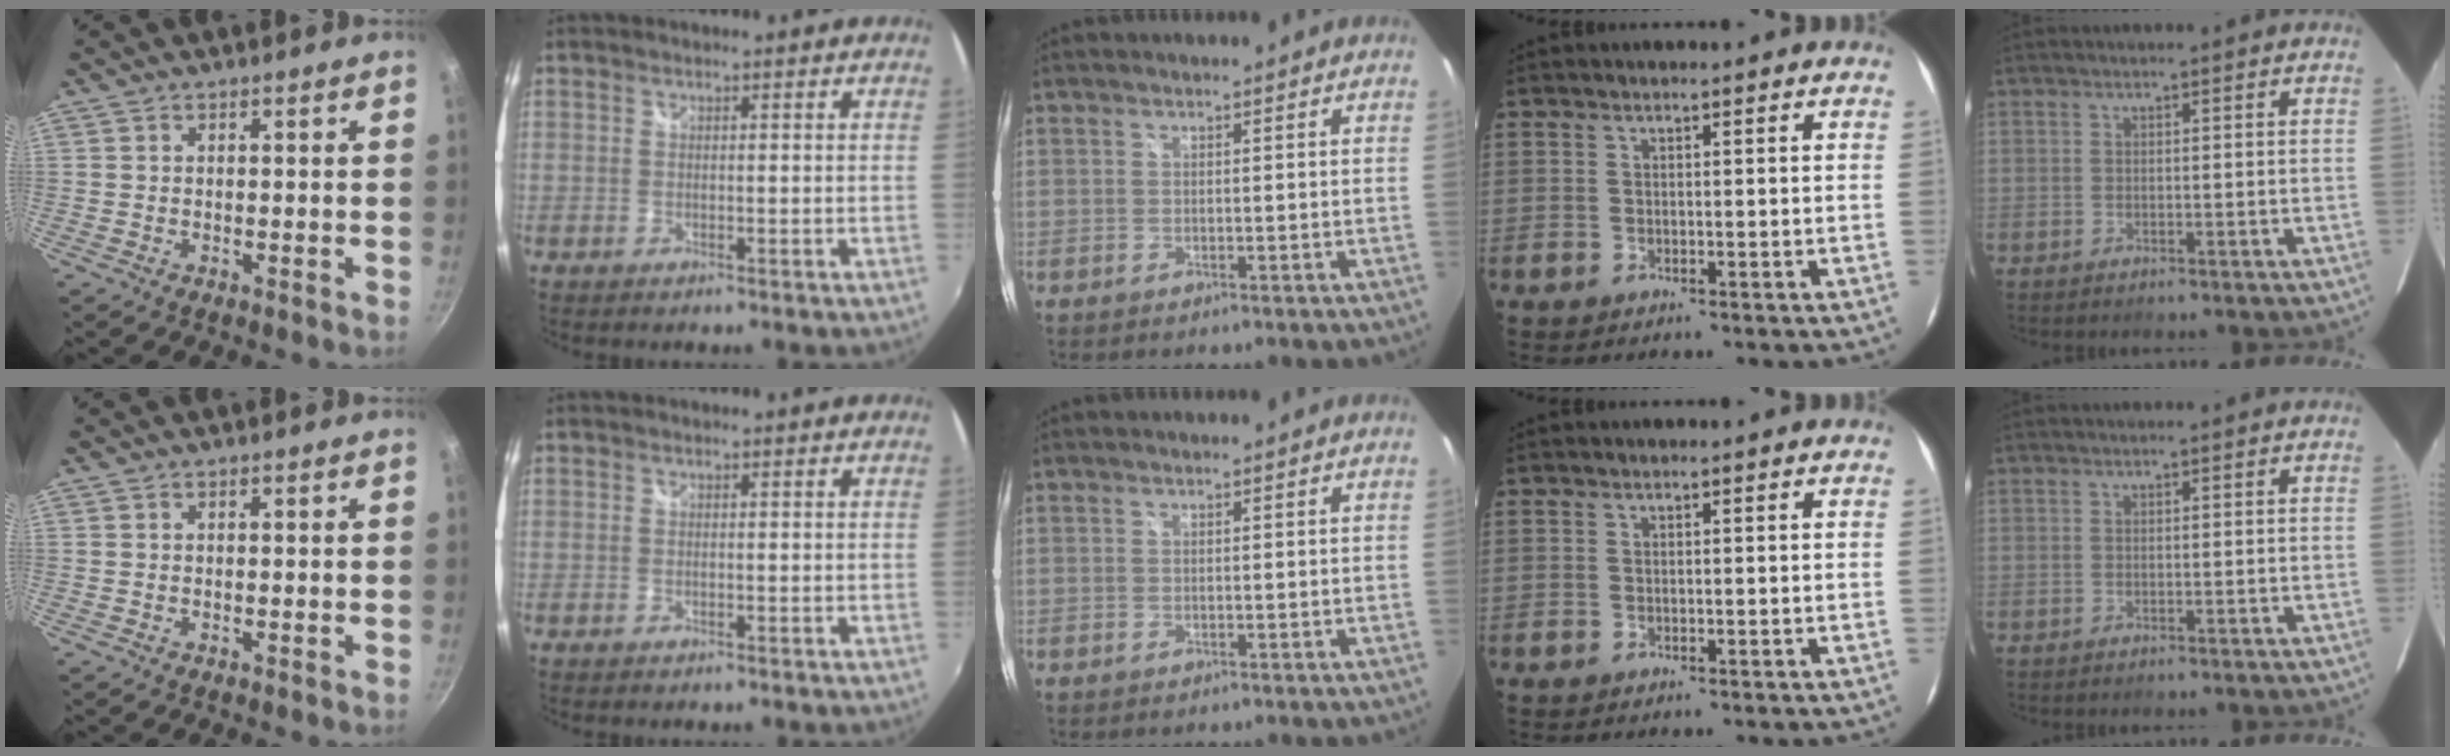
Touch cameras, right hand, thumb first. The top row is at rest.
{}